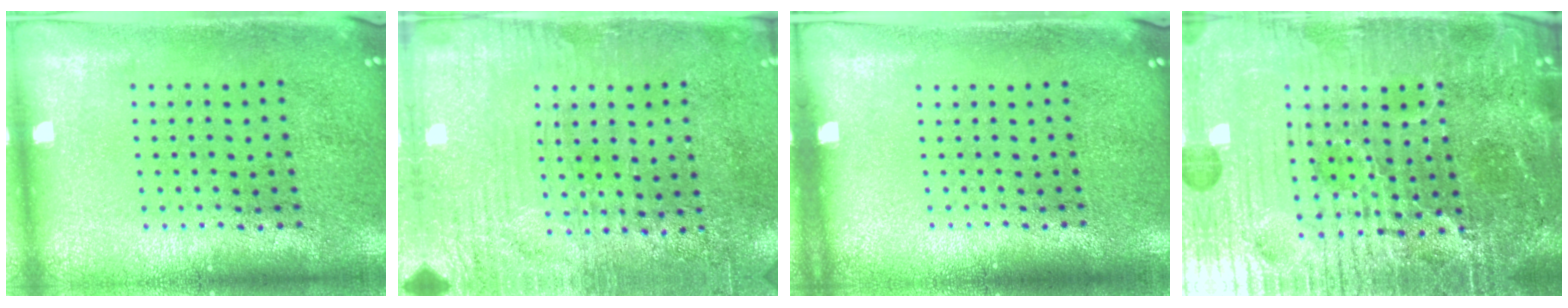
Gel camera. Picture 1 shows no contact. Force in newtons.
{"total": 3.3, "press": 3.1, "slide": 1.2}
{"total": 0.0}
{"total": 7.3, "press": 6.5, "slide": 3.2}